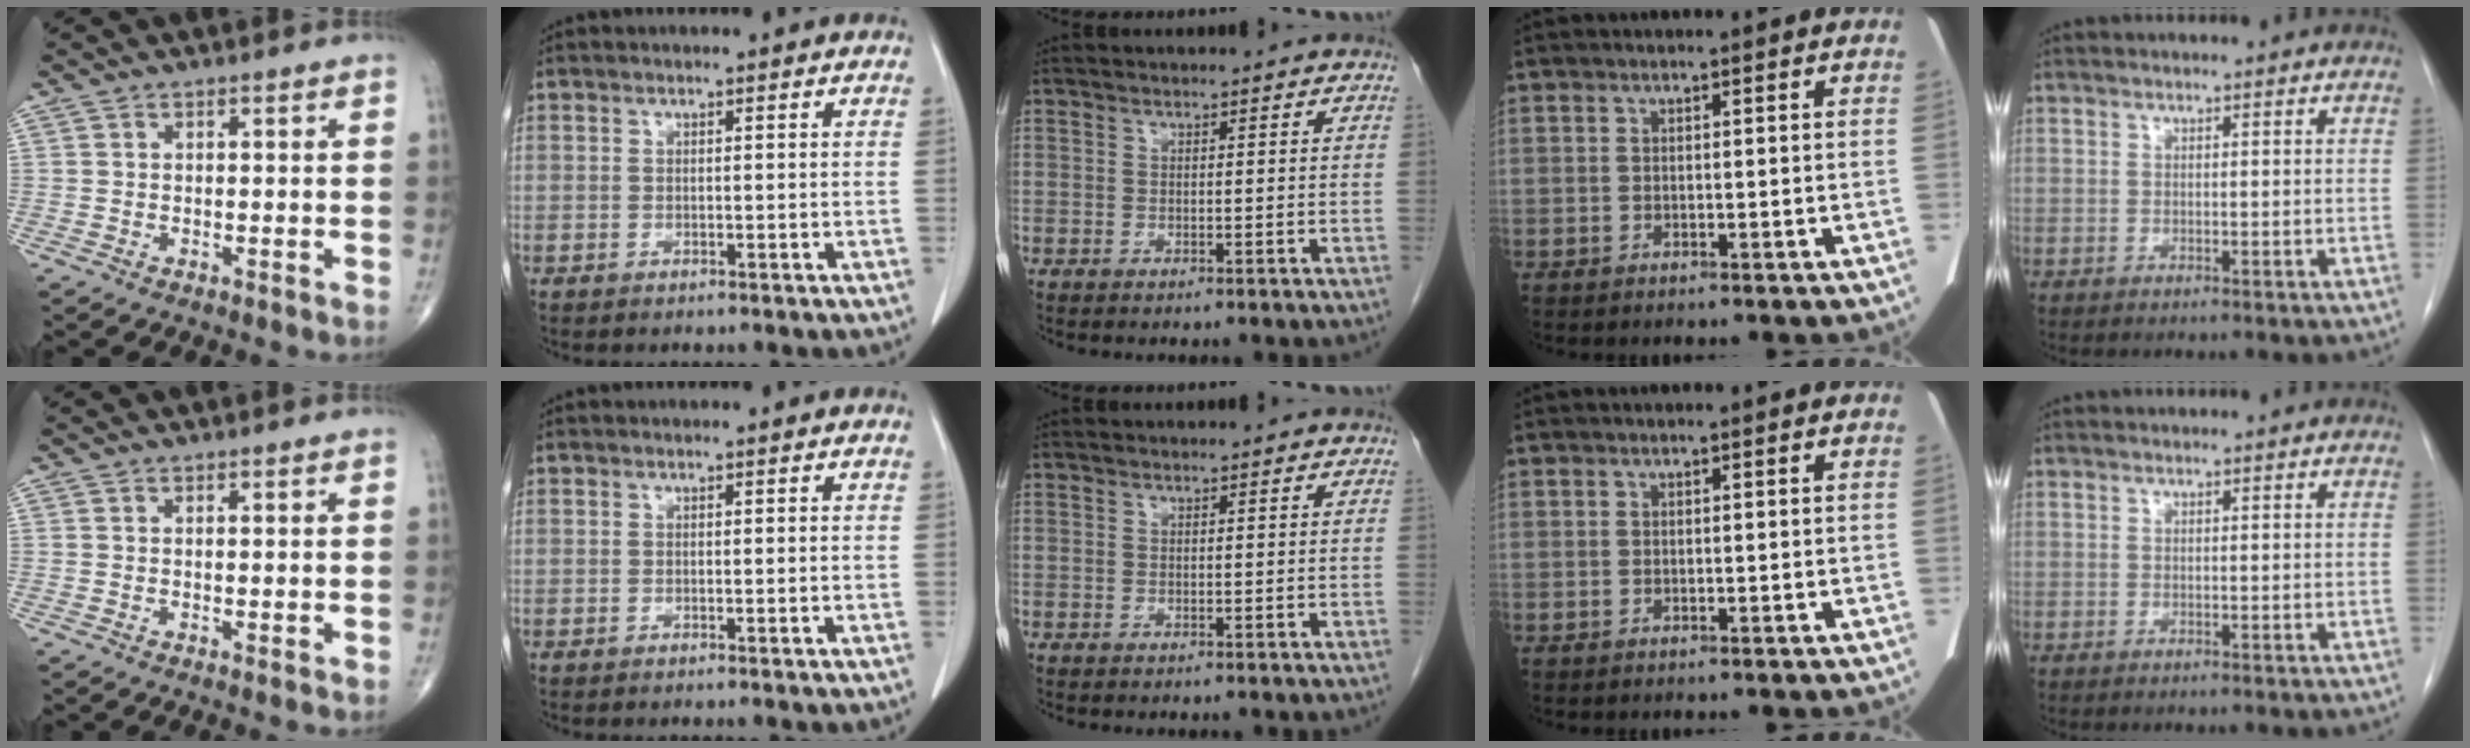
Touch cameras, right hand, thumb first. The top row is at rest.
{"thumb": {"total": 0.7, "force": [0.1, 0.1, 0.7], "torque": [-0.017, -0.004, 0.003]}}